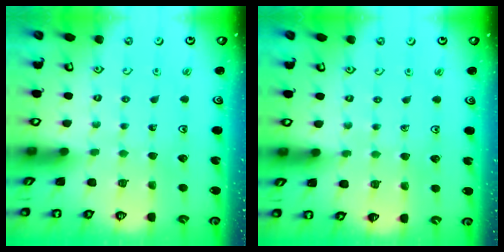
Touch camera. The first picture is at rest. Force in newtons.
{"total": 2.7, "press": 2.7, "slide": 0.4}